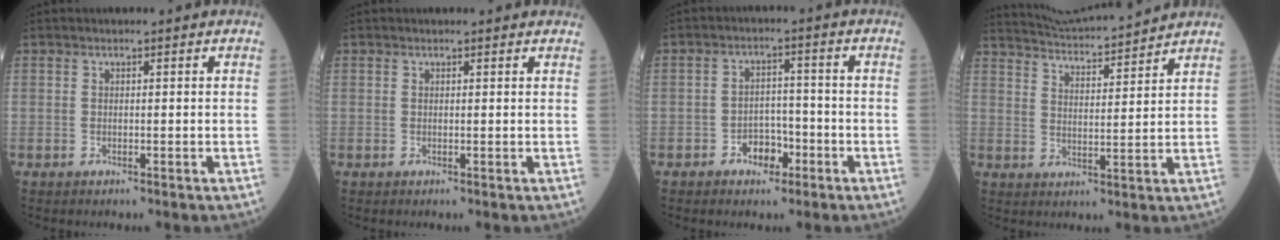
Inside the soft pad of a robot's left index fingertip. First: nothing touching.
{"total": 2.0, "force": [1.9, 0.4, 0.5], "torque": [-0.012, 0.009, 0.014]}
{"total": 4.3, "force": [-2.4, 2.7, 2.4], "torque": [-0.036, 0.012, -0.039]}
{"total": 12.7, "force": [12.2, -0.2, 3.3], "torque": [-0.068, 0.013, 0.189]}